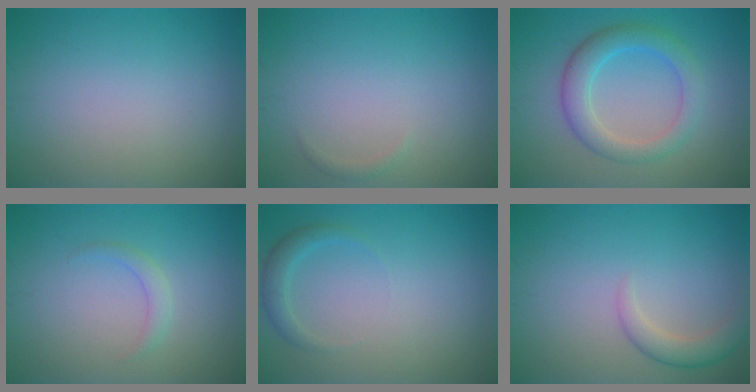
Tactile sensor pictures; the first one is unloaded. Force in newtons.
{"total": 0.6, "press": 0.6, "slide": 0.0}
{"total": 4.3, "press": 4.3, "slide": 0.1}
{"total": 1.2, "press": 1.2, "slide": 0.1}
{"total": 1.7, "press": 1.7, "slide": 0.1}
{"total": 2.4, "press": 2.4, "slide": 0.2}